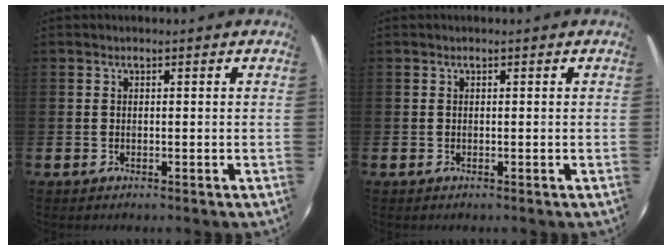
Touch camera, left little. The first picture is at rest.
{"total": 0.0}